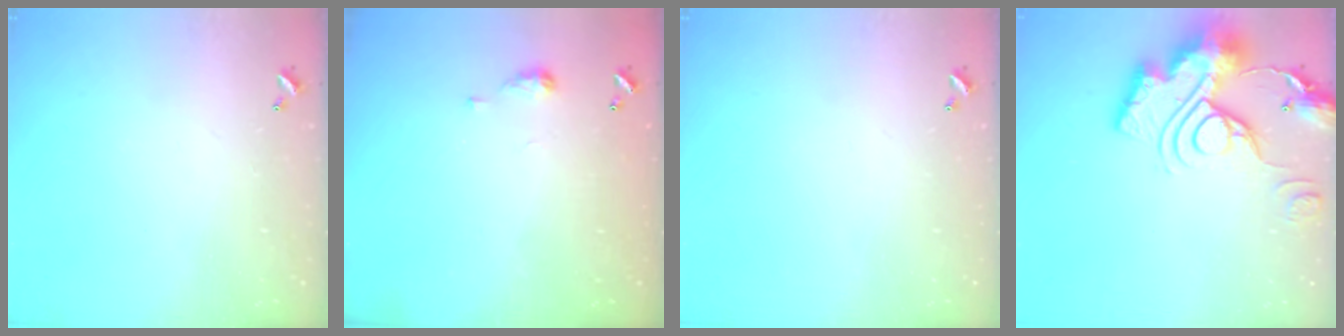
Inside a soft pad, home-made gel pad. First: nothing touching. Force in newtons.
{"total": 4.8, "press": 4.7, "slide": 0.6}
{"total": 0.0}
{"total": 21.4, "press": 21.3, "slide": 2.0}